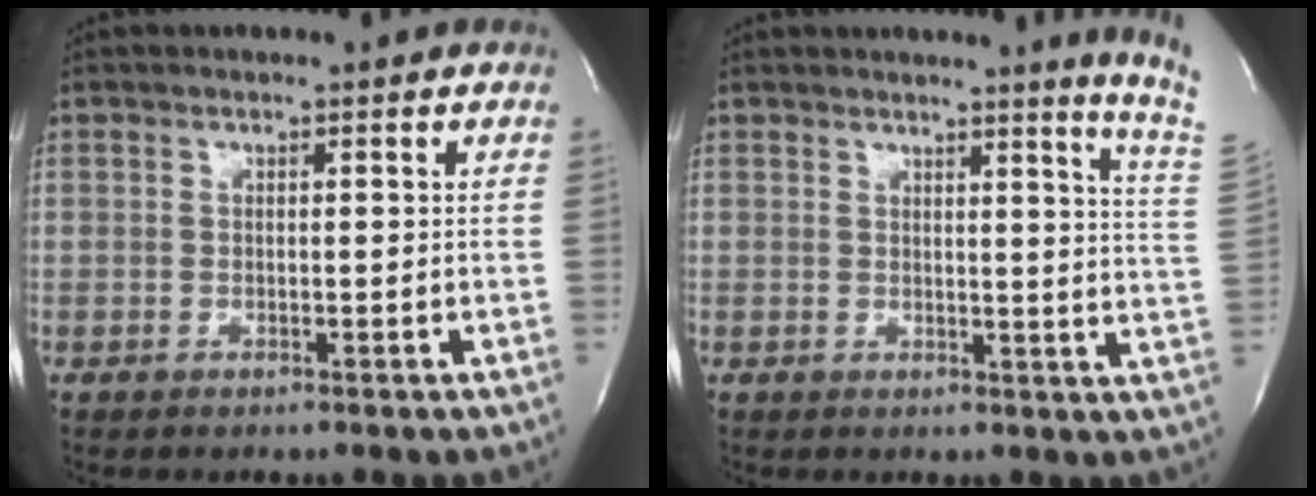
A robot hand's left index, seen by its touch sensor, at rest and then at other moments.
{"total": 7.2, "force": [6.1, -2.0, 3.2], "torque": [-0.036, -0.069, 0.042]}